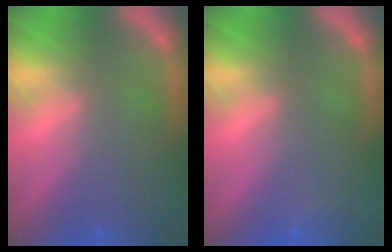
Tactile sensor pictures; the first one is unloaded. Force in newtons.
{"total": 0.9}